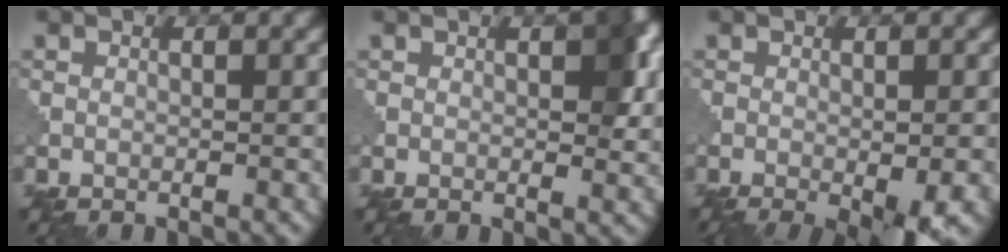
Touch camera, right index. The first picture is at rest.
{"total": 3.2, "force": [0.7, 1.4, 2.8], "torque": [-0.033, 0.001, 0.009]}
{"total": 5.4, "force": [-2.6, 1.0, 4.6], "torque": [-0.064, -0.011, -0.033]}